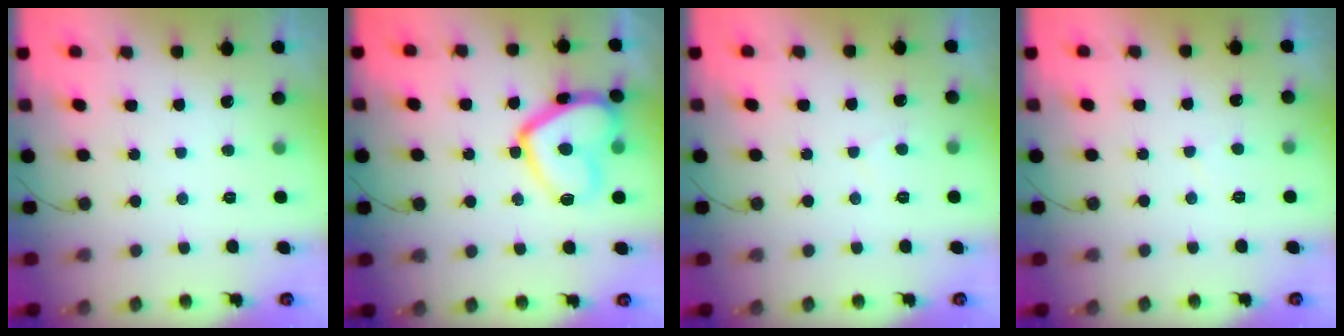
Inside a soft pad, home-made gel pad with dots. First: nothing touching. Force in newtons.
{"total": 14.6, "press": 14.5, "slide": 1.4}
{"total": 3.1, "press": 3.1, "slide": 0.3}
{"total": 1.5, "press": 1.5, "slide": 0.4}